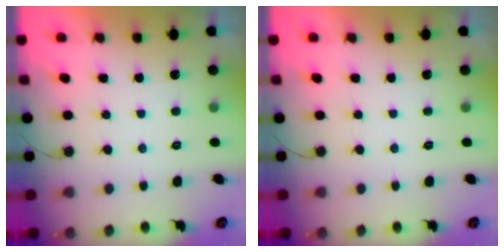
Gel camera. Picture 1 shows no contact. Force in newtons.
{"total": 0.0}